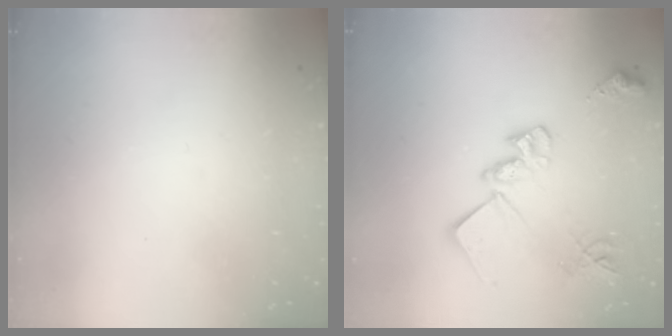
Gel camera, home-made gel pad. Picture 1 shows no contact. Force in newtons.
{"total": 19.3, "press": 19.2, "slide": 1.0}